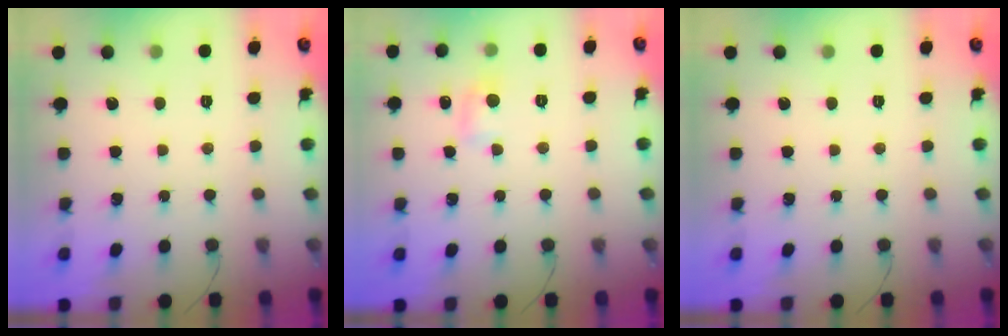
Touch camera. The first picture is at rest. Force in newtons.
{"total": 4.7, "press": 4.4, "slide": 1.5}
{"total": 0.0}